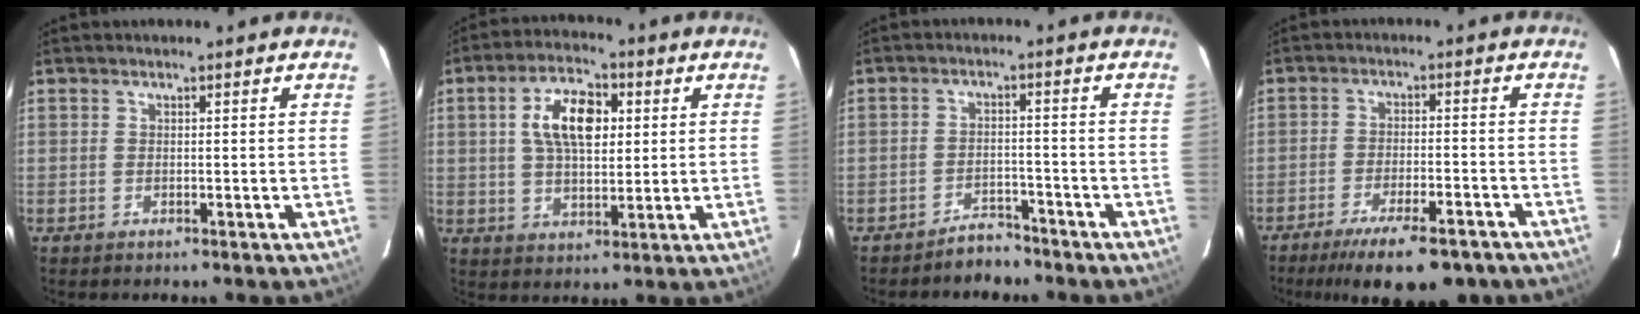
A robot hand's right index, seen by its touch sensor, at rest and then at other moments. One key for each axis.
{"total": 10.6, "fx": 2.5, "fy": 5.5, "fz": 8.7, "tx": -0.155, "ty": 0.019, "tz": 0.044}
{"total": 4.2, "fx": -3.7, "fy": 1.9, "fz": 0.4, "tx": -0.016, "ty": 0.012, "tz": -0.053}
{"total": 14.8, "fx": -11.1, "fy": 4.3, "fz": 8.7, "tx": -0.167, "ty": -0.030, "tz": -0.162}